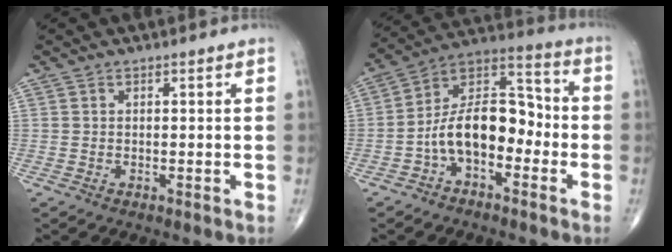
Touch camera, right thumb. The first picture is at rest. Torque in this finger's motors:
{"motor_torque": [1.97, 2.00, 1.19, -0.65, 0.14]}